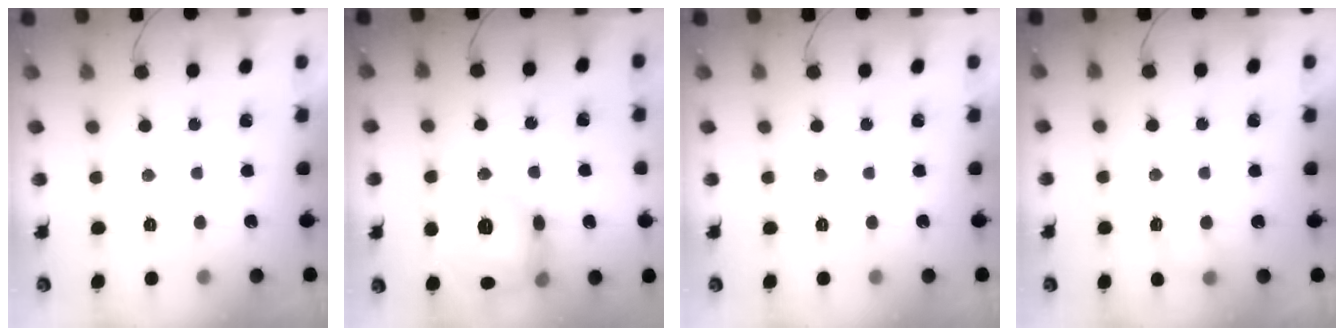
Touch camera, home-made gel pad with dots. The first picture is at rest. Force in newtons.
{"total": 16.5, "press": 16.5, "slide": 1.3}
{"total": 0.0}
{"total": 2.6, "press": 2.5, "slide": 0.7}